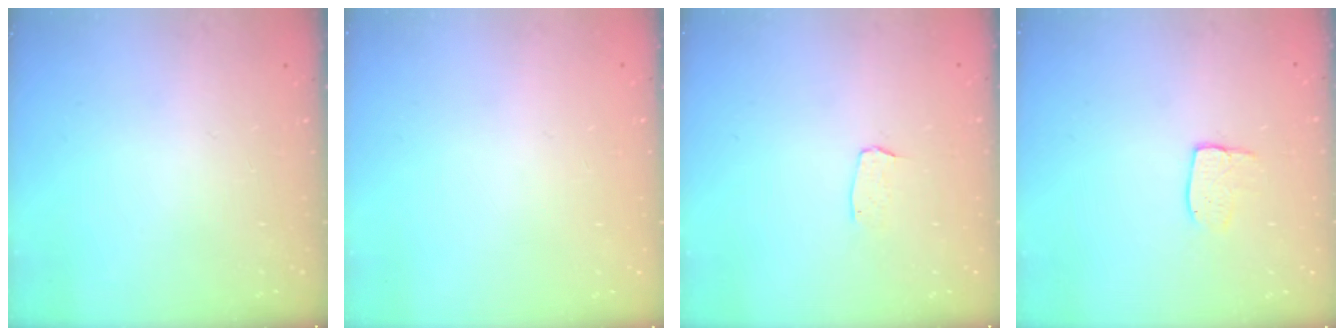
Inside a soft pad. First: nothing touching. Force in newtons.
{"total": 0.0}
{"total": 3.0, "press": 3.0, "slide": 0.2}
{"total": 6.3, "press": 6.3, "slide": 0.2}